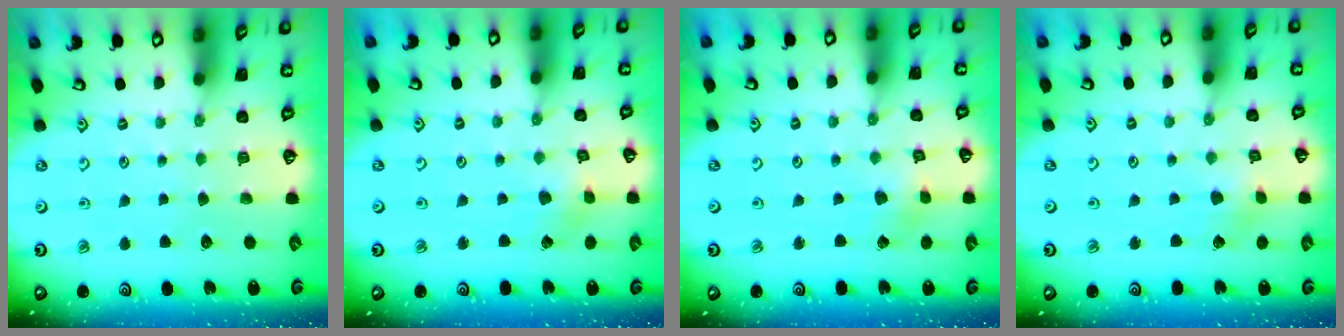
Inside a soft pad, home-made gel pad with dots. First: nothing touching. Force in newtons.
{"total": 2.2, "press": 2.2, "slide": 0.3}
{"total": 2.2, "press": 2.2, "slide": 0.3}
{"total": 1.9, "press": 1.9, "slide": 0.2}